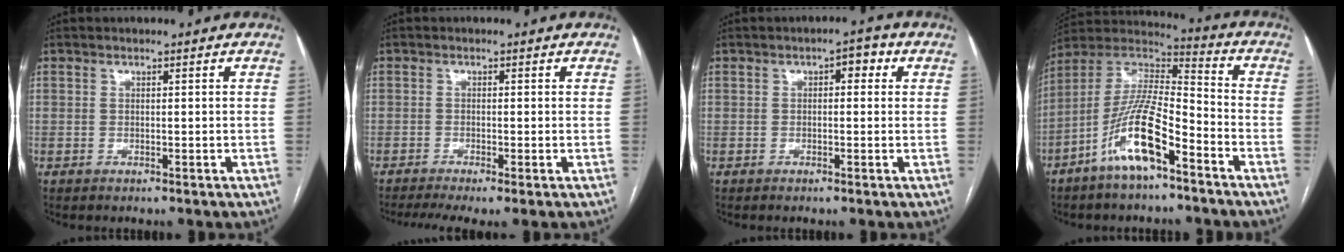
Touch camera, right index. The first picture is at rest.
{"total": 5.0, "force": [-3.3, 0.7, 3.7], "torque": [-0.061, -0.010, -0.057]}
{"total": 2.8, "force": [0.7, 1.2, 2.4], "torque": [-0.030, 0.017, 0.007]}
{"total": 13.7, "force": [-7.3, 3.1, 11.2], "torque": [-0.219, 0.004, -0.132]}